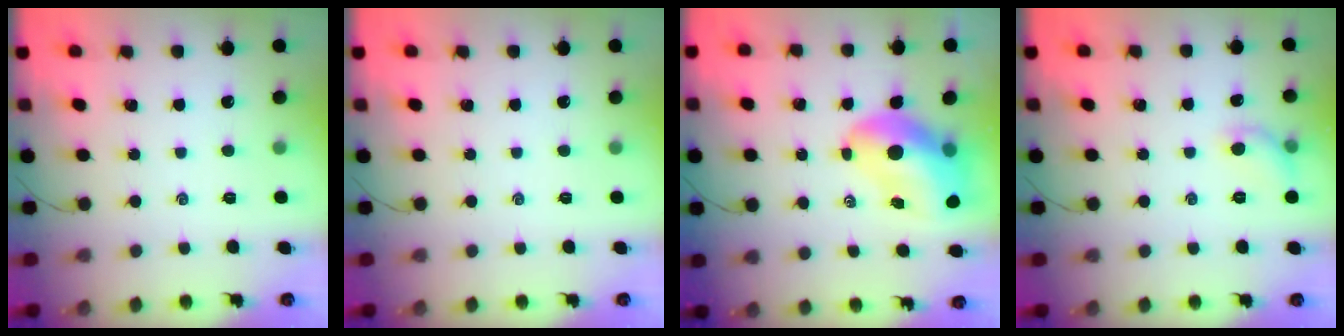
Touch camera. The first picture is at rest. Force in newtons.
{"total": 0.0}
{"total": 13.8, "press": 13.3, "slide": 3.7}
{"total": 6.1, "press": 5.9, "slide": 1.3}